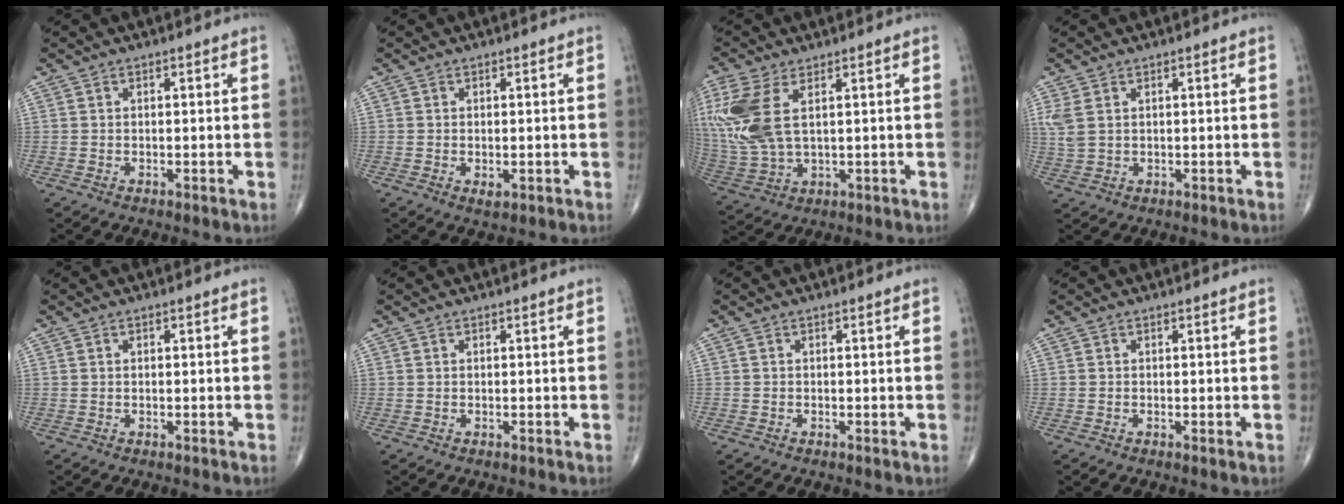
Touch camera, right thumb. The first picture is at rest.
{"total": 1.4, "force": [-0.3, 0.8, 1.2], "torque": [-0.018, -0.004, -0.002]}
{"total": 14.0, "force": [3.9, 6.8, 11.5], "torque": [-0.294, -0.005, 0.090]}
{"total": 3.4, "force": [1.2, 2.0, 2.5], "torque": [-0.072, 0.005, 0.033]}
{"total": 0.0}
{"total": 0.0}
{"total": 0.0}
{"total": 0.0}